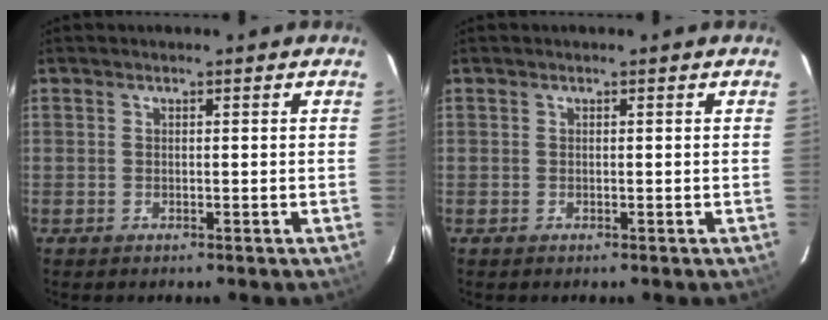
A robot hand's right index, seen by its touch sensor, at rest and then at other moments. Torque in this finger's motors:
{"motor_torque": [-0.05, -0.04, 0.04, 0.00]}